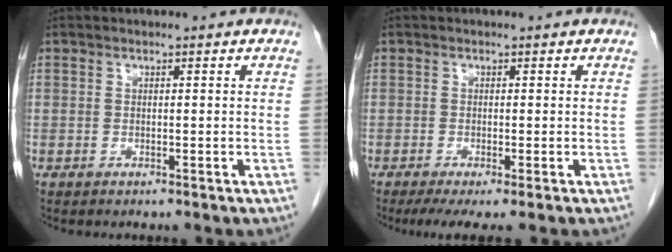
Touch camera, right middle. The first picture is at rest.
{"total": 4.4, "force": [-2.9, 0.5, 3.3], "torque": [-0.049, -0.014, -0.047]}